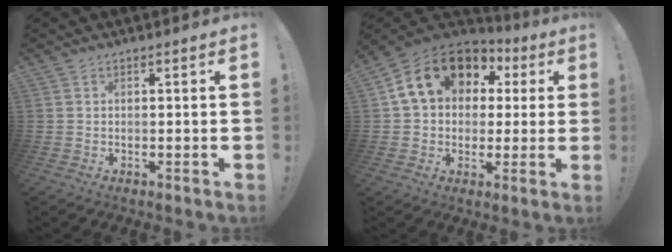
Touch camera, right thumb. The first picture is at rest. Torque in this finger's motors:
{"motor_torque": [1.55, 2.45, 0.96, -0.20, 0.11]}